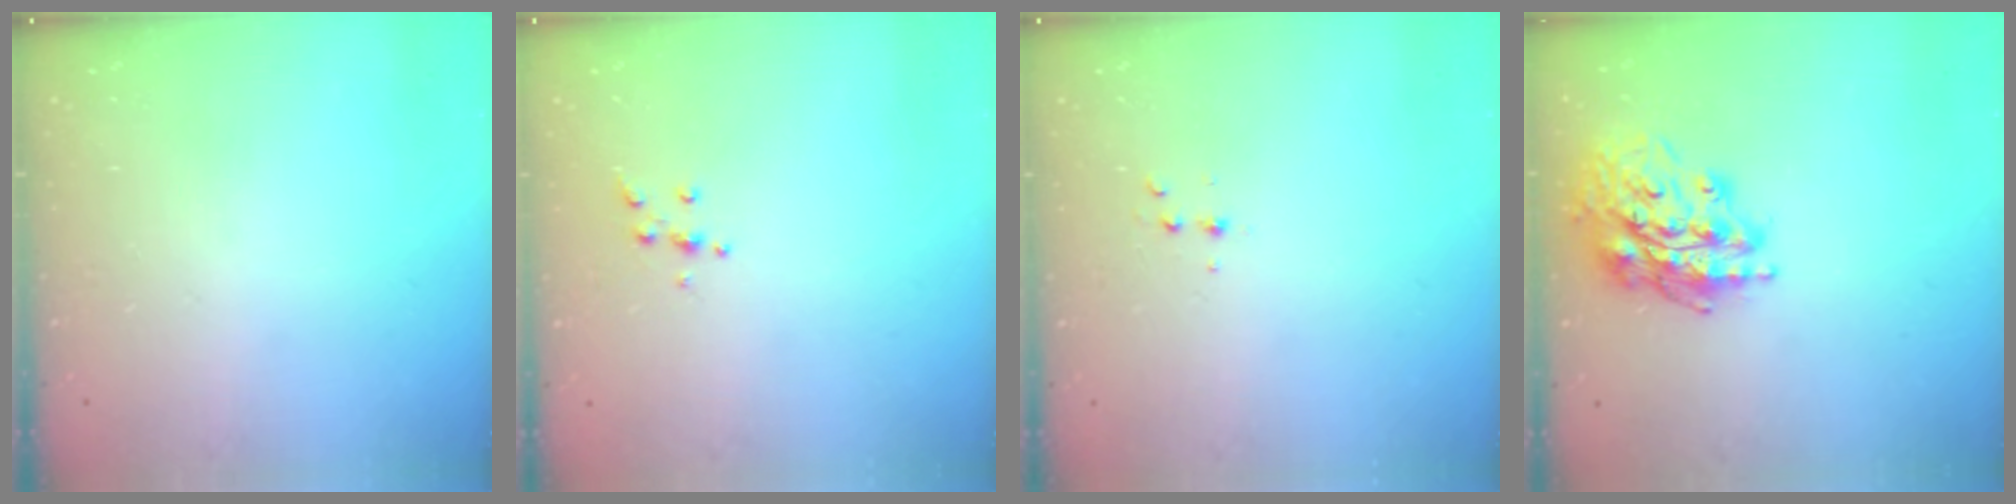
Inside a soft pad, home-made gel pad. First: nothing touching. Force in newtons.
{"total": 4.5, "press": 4.5, "slide": 0.5}
{"total": 4.0, "press": 3.9, "slide": 1.0}
{"total": 17.5, "press": 17.4, "slide": 1.8}